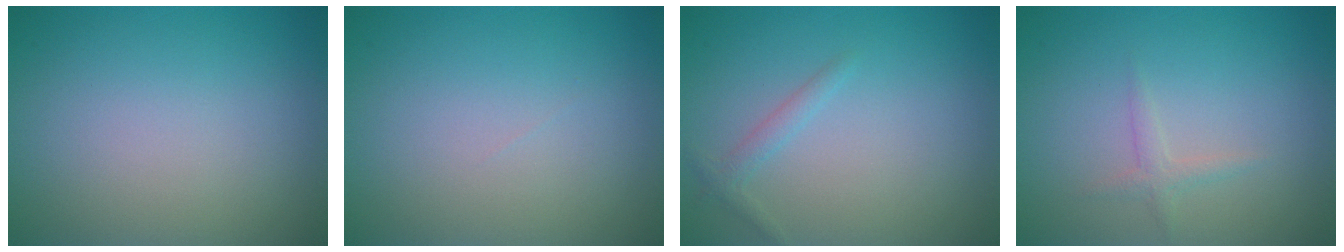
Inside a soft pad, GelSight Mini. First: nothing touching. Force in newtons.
{"total": 0.0}
{"total": 1.1, "press": 1.1, "slide": 0.0}
{"total": 1.1, "press": 1.1, "slide": 0.0}